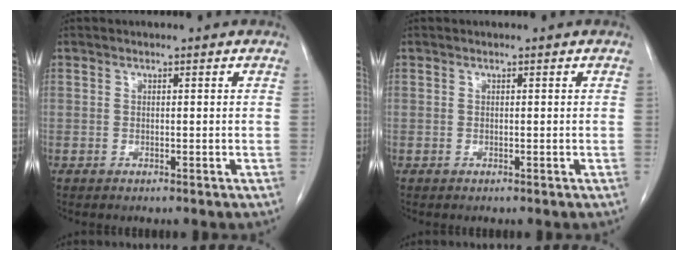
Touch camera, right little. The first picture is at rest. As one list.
[{"total": 0.0}]